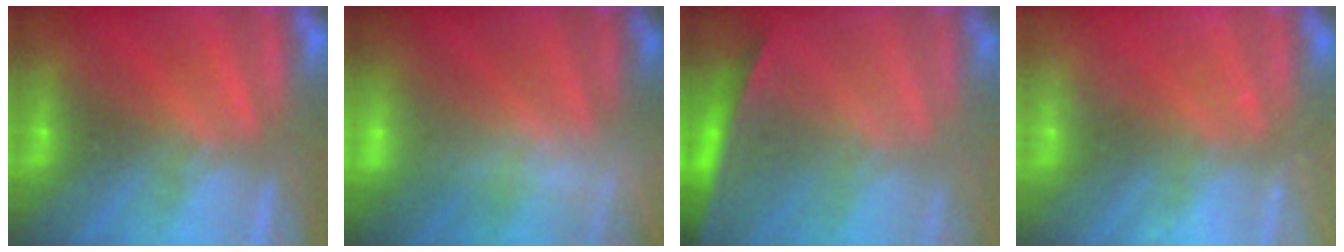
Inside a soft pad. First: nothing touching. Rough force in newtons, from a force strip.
{"total": 2.4}
{"total": 1.5}
{"total": 2.7}